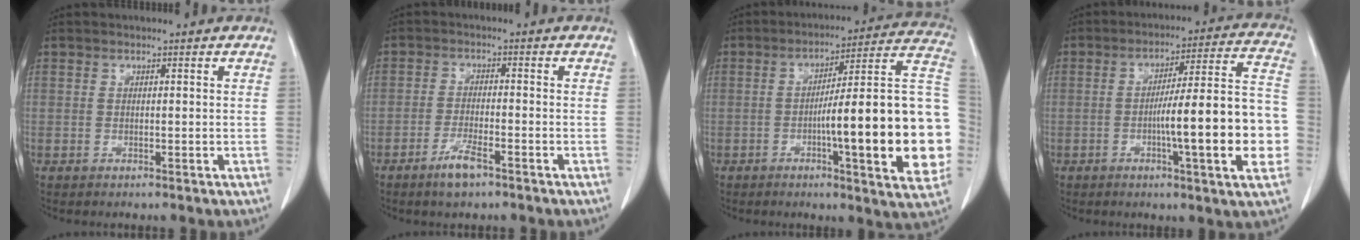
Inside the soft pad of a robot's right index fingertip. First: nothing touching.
{"total": 4.3, "force": [-2.9, 0.8, 3.0], "torque": [-0.061, -0.003, -0.053]}
{"total": 23.2, "force": [-3.3, 2.2, 22.9], "torque": [-0.217, 0.027, -0.043]}
{"total": 17.0, "force": [-3.5, 0.9, 16.6], "torque": [-0.213, 0.019, -0.050]}